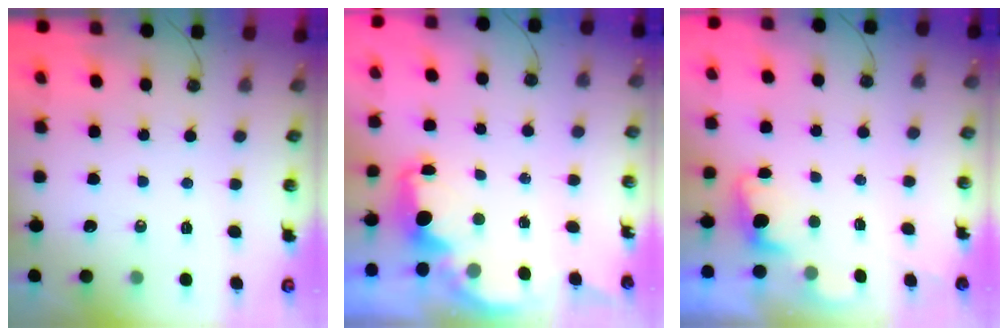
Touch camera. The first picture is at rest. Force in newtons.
{"total": 2.3, "press": 2.2, "slide": 0.7}
{"total": 0.9, "press": 0.6, "slide": 0.7}